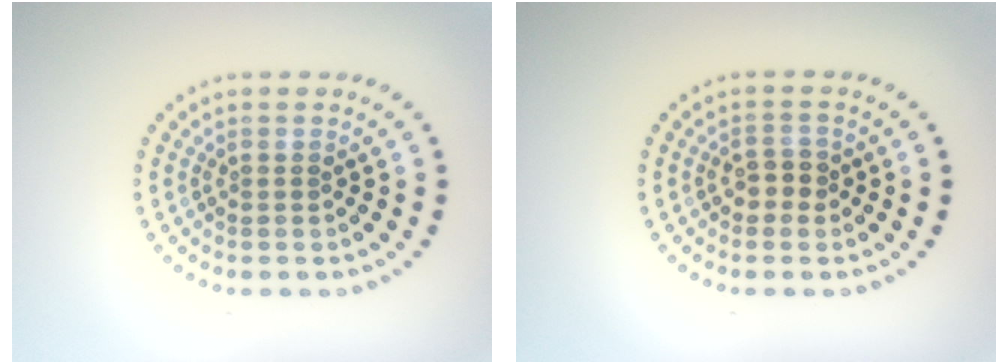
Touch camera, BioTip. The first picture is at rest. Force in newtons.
{"total": 1.9, "press": 1.8, "slide": 0.6}